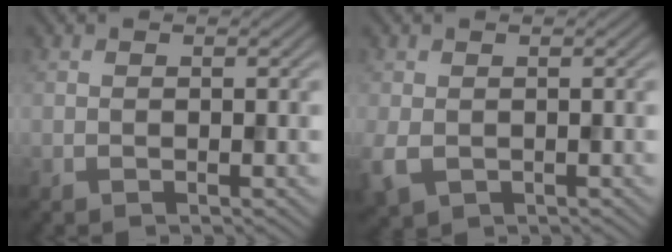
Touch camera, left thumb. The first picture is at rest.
{"total": 3.2, "force": [-0.9, 2.3, 2.0], "torque": [-0.062, -0.010, -0.019]}